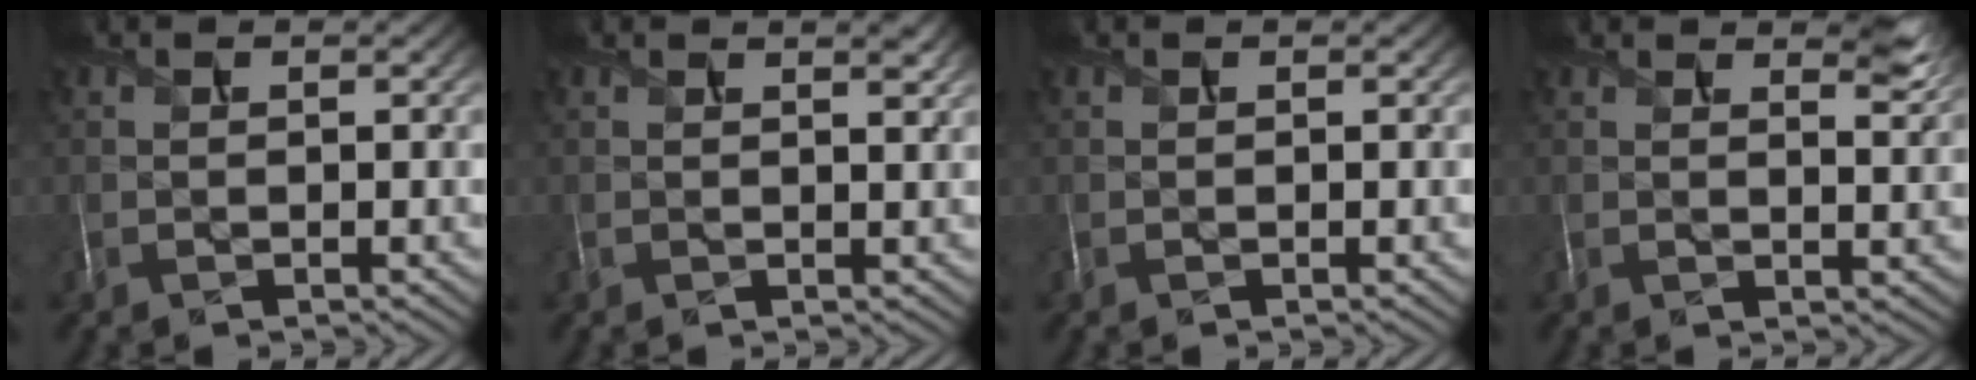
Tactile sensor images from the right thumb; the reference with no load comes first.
{"total": 1.7, "force": [1.3, 0.3, 1.1], "torque": [-0.022, -0.004, 0.020]}
{"total": 0.0}
{"total": 3.7, "force": [2.8, 0.8, 2.3], "torque": [-0.038, -0.001, 0.050]}